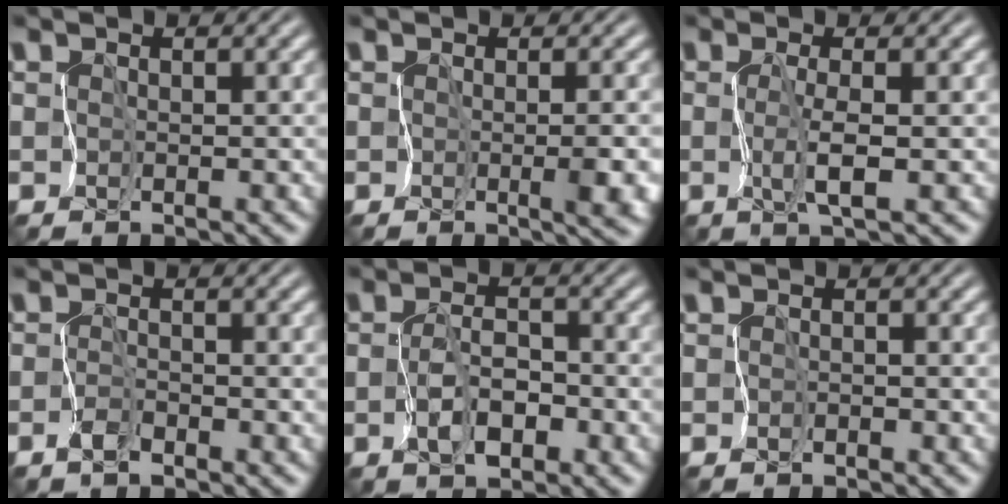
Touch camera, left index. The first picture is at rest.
{"total": 3.2, "force": [-0.9, 1.0, 2.9], "torque": [-0.039, -0.012, -0.009]}
{"total": 1.8, "force": [-0.3, -0.3, 1.7], "torque": [-0.041, -0.001, -0.006]}
{"total": 1.3, "force": [-1.1, 0.4, 0.5], "torque": [-0.012, 0.000, -0.023]}
{"total": 2.9, "force": [-1.3, 1.5, 2.1], "torque": [-0.043, -0.002, -0.024]}
{"total": 0.7, "force": [-0.6, 0.4, 0.2], "torque": [-0.001, -0.005, -0.010]}